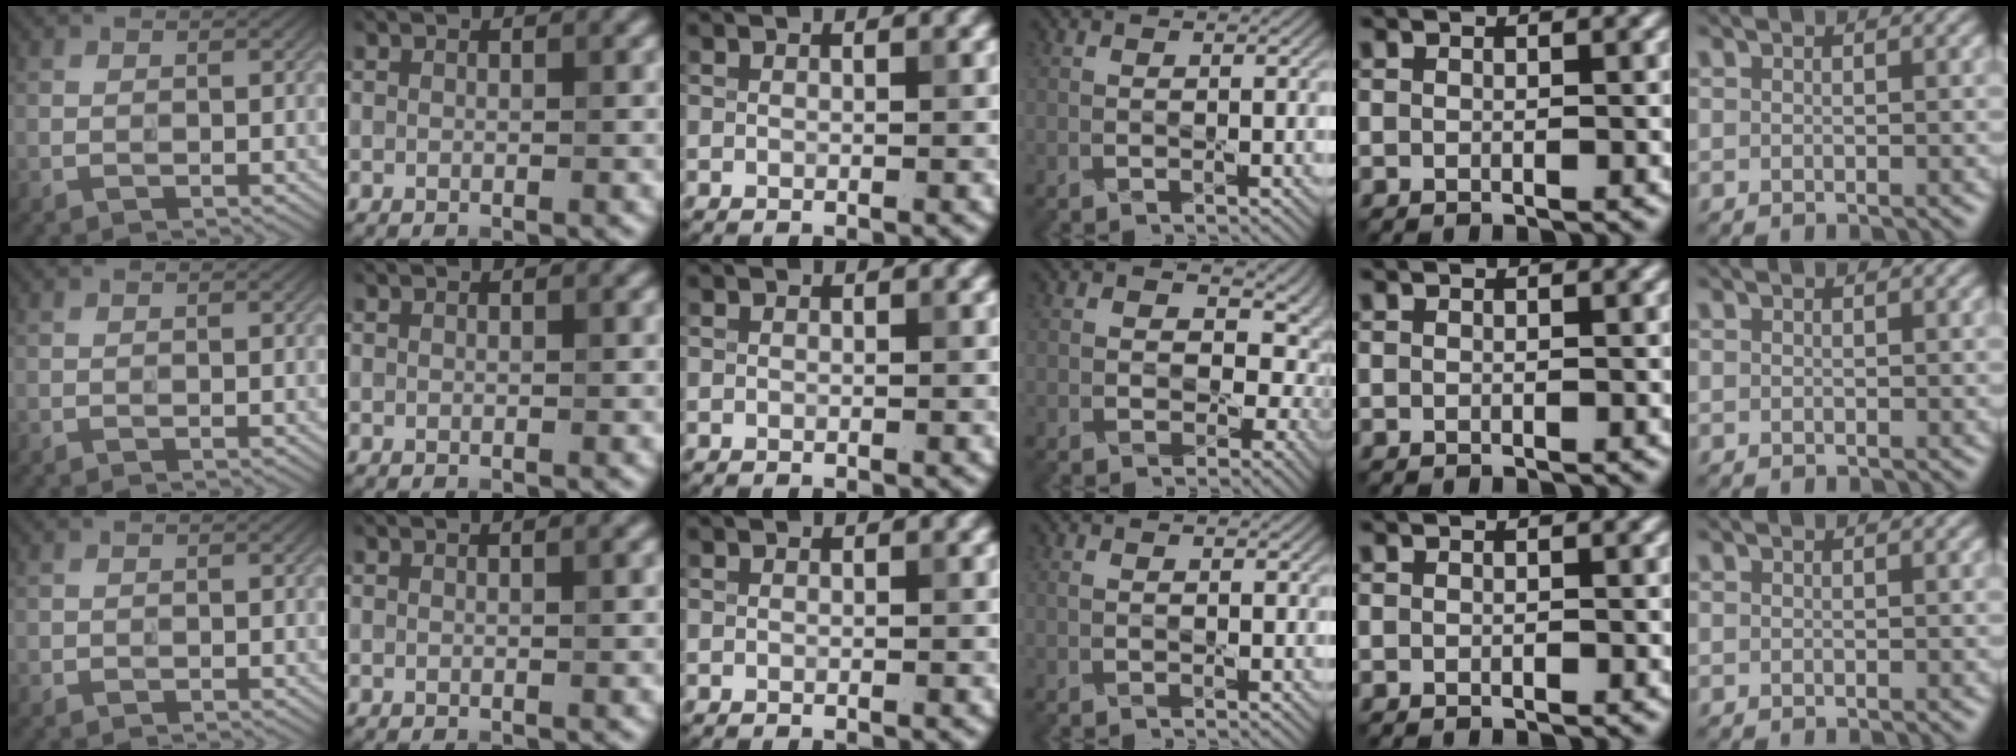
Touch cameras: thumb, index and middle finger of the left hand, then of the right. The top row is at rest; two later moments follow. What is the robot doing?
{"motion": "peel", "object": "lint roller sheet"}